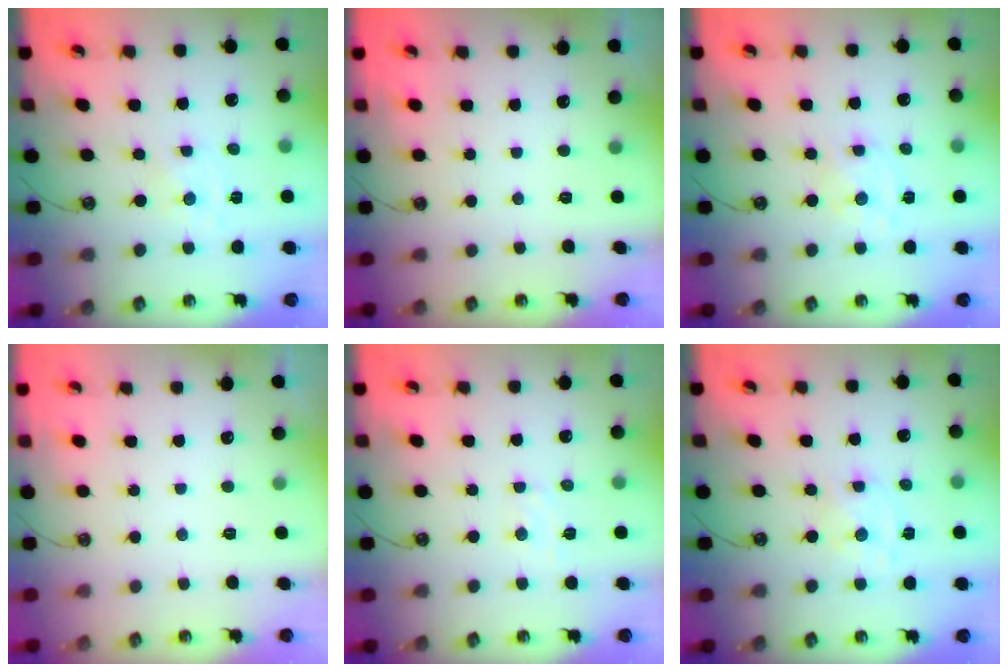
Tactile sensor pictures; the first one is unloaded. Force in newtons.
{"total": 0.0}
{"total": 2.1, "press": 2.0, "slide": 0.4}
{"total": 0.0}
{"total": 4.3, "press": 4.2, "slide": 0.5}
{"total": 2.1, "press": 2.0, "slide": 0.4}